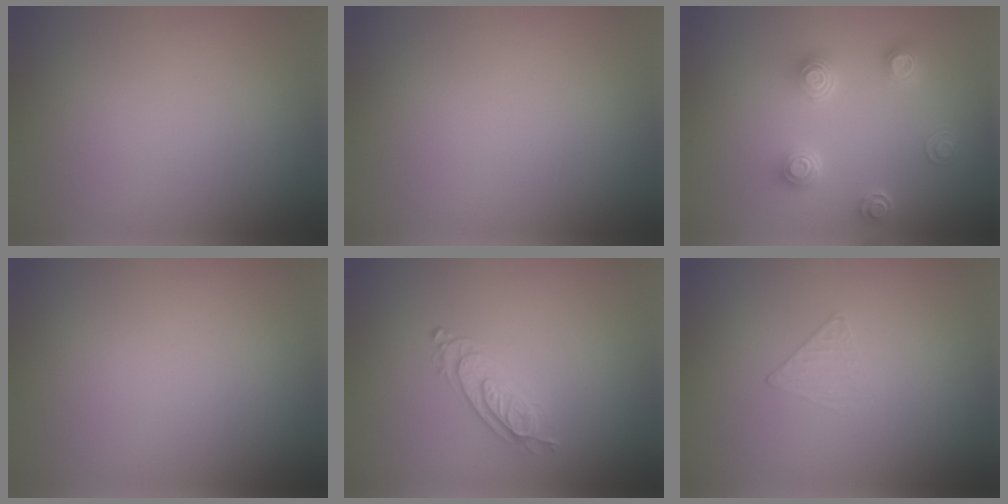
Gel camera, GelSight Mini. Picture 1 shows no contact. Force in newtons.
{"total": 0.0}
{"total": 3.9, "press": 3.0, "slide": 2.5}
{"total": 0.0}
{"total": 2.2, "press": 2.0, "slide": 0.7}
{"total": 1.0, "press": 0.3, "slide": 0.9}